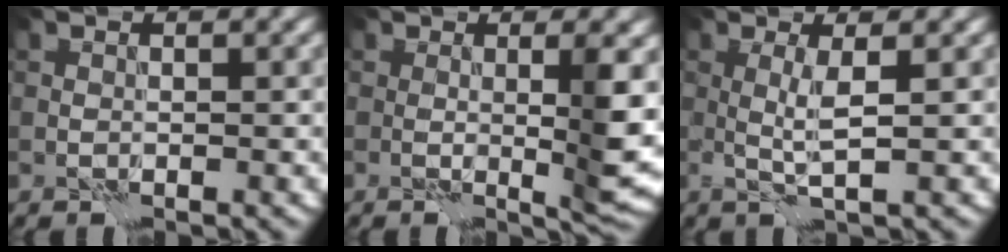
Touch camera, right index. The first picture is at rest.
{"total": 4.6, "force": [0.3, 0.7, 4.5], "torque": [-0.068, -0.005, 0.006]}
{"total": 2.0, "force": [0.5, 0.1, 2.0], "torque": [-0.043, 0.001, 0.006]}